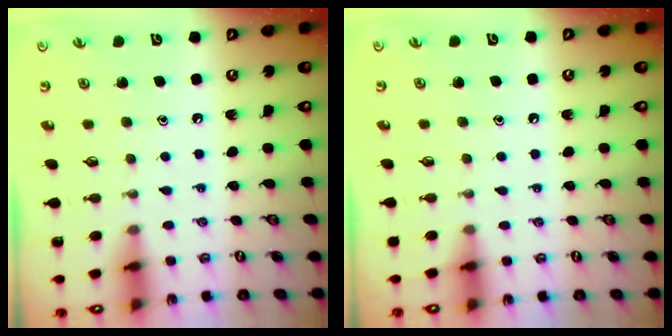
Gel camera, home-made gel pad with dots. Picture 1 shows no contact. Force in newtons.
{"total": 3.2, "press": 3.1, "slide": 0.5}